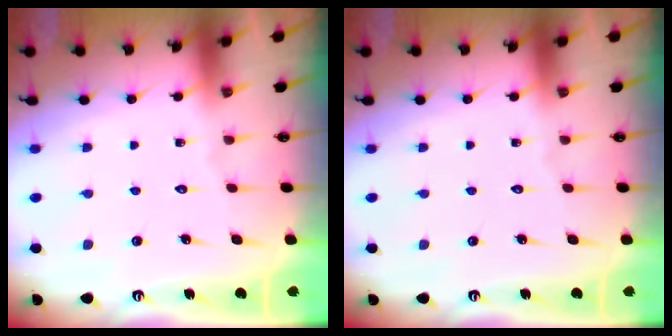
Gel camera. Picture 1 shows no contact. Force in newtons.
{"total": 0.0}